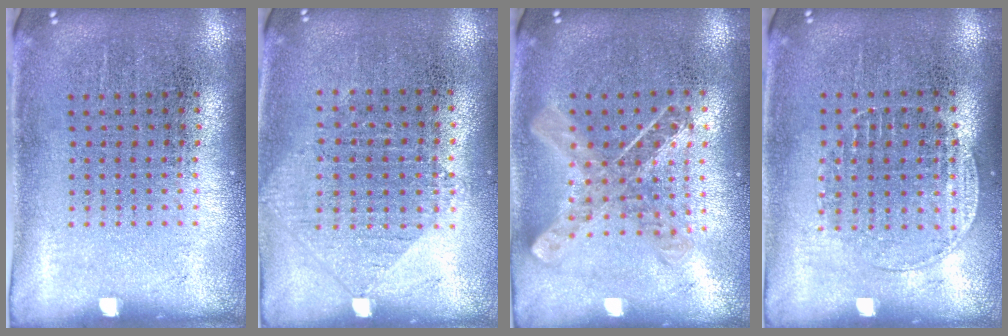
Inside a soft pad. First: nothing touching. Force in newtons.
{"total": 0.9, "press": 0.9, "slide": 0.3}
{"total": 1.0, "press": 1.0, "slide": 0.1}
{"total": 1.2, "press": 1.1, "slide": 0.5}